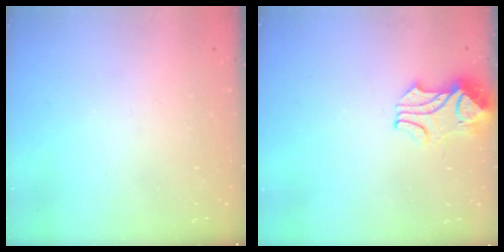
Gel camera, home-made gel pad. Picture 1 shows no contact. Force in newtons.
{"total": 2.4, "press": 2.2, "slide": 0.9}